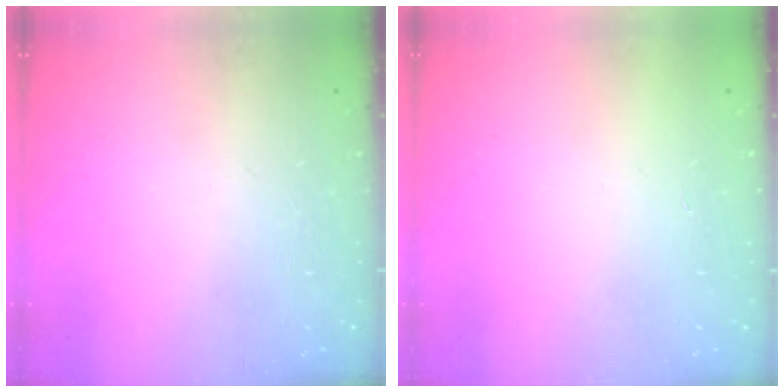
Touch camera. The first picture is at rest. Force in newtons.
{"total": 1.7, "press": 1.7, "slide": 0.1}